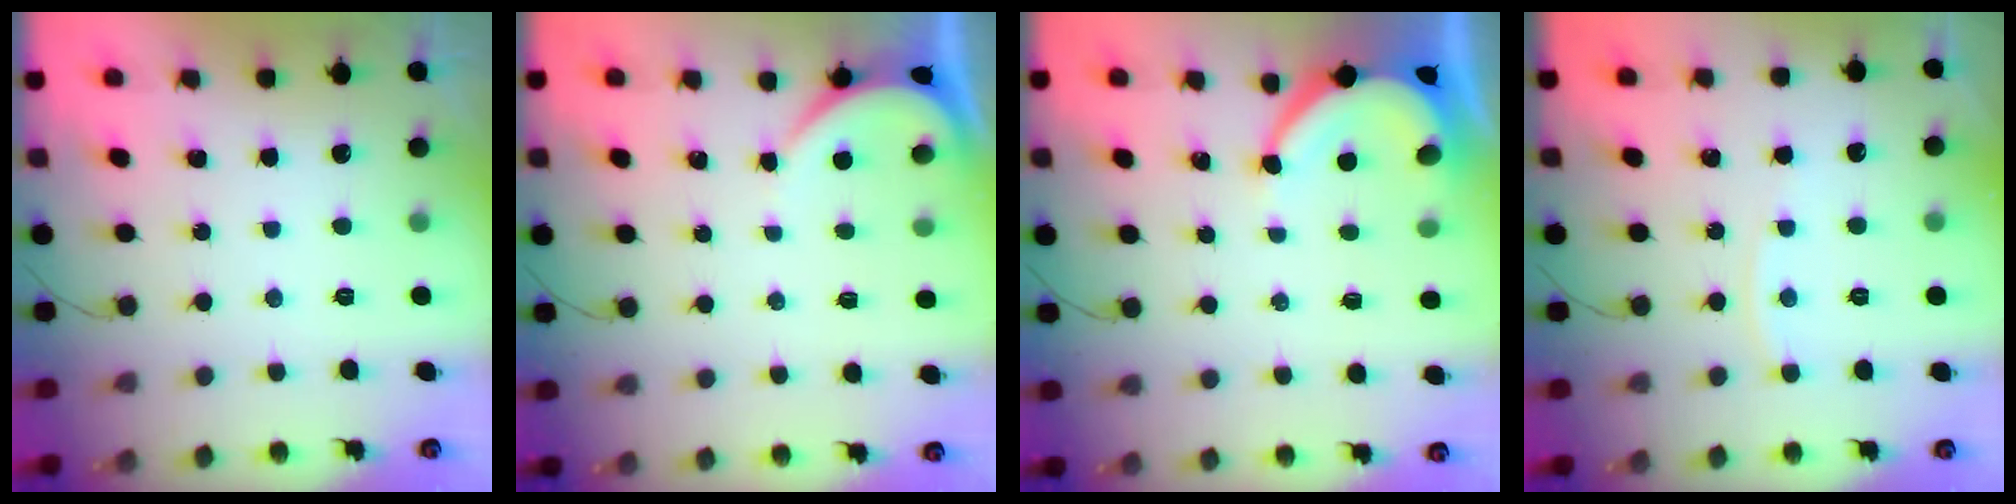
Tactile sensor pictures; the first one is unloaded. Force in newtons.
{"total": 2.6, "press": 2.6, "slide": 0.2}
{"total": 6.5, "press": 6.4, "slide": 0.9}
{"total": 2.8, "press": 2.7, "slide": 0.4}